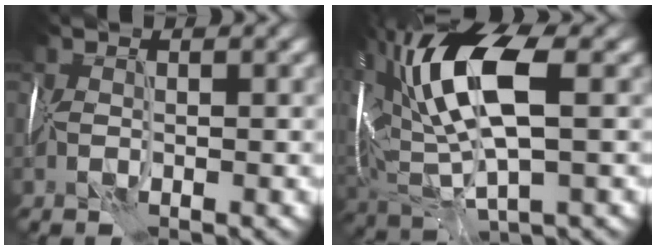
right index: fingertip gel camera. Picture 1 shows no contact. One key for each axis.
{"total": 11.1, "fx": 1.9, "fy": 5.1, "fz": 9.6, "tx": -0.201, "ty": 0.018, "tz": 0.033}